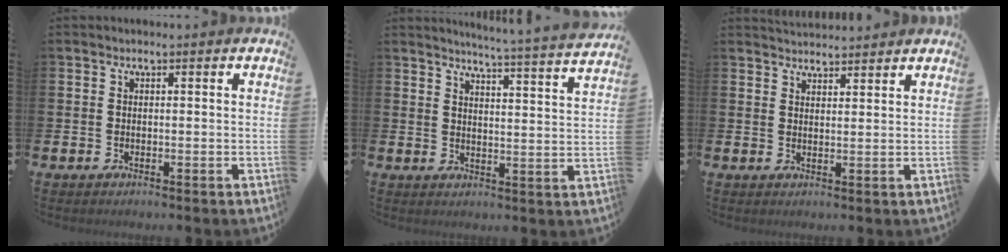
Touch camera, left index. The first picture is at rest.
{"total": 4.7, "force": [4.5, -1.1, 0.7], "torque": [-0.018, -0.044, 0.073]}
{"total": 2.9, "force": [2.8, 0.5, 0.0], "torque": [0.002, -0.017, 0.051]}